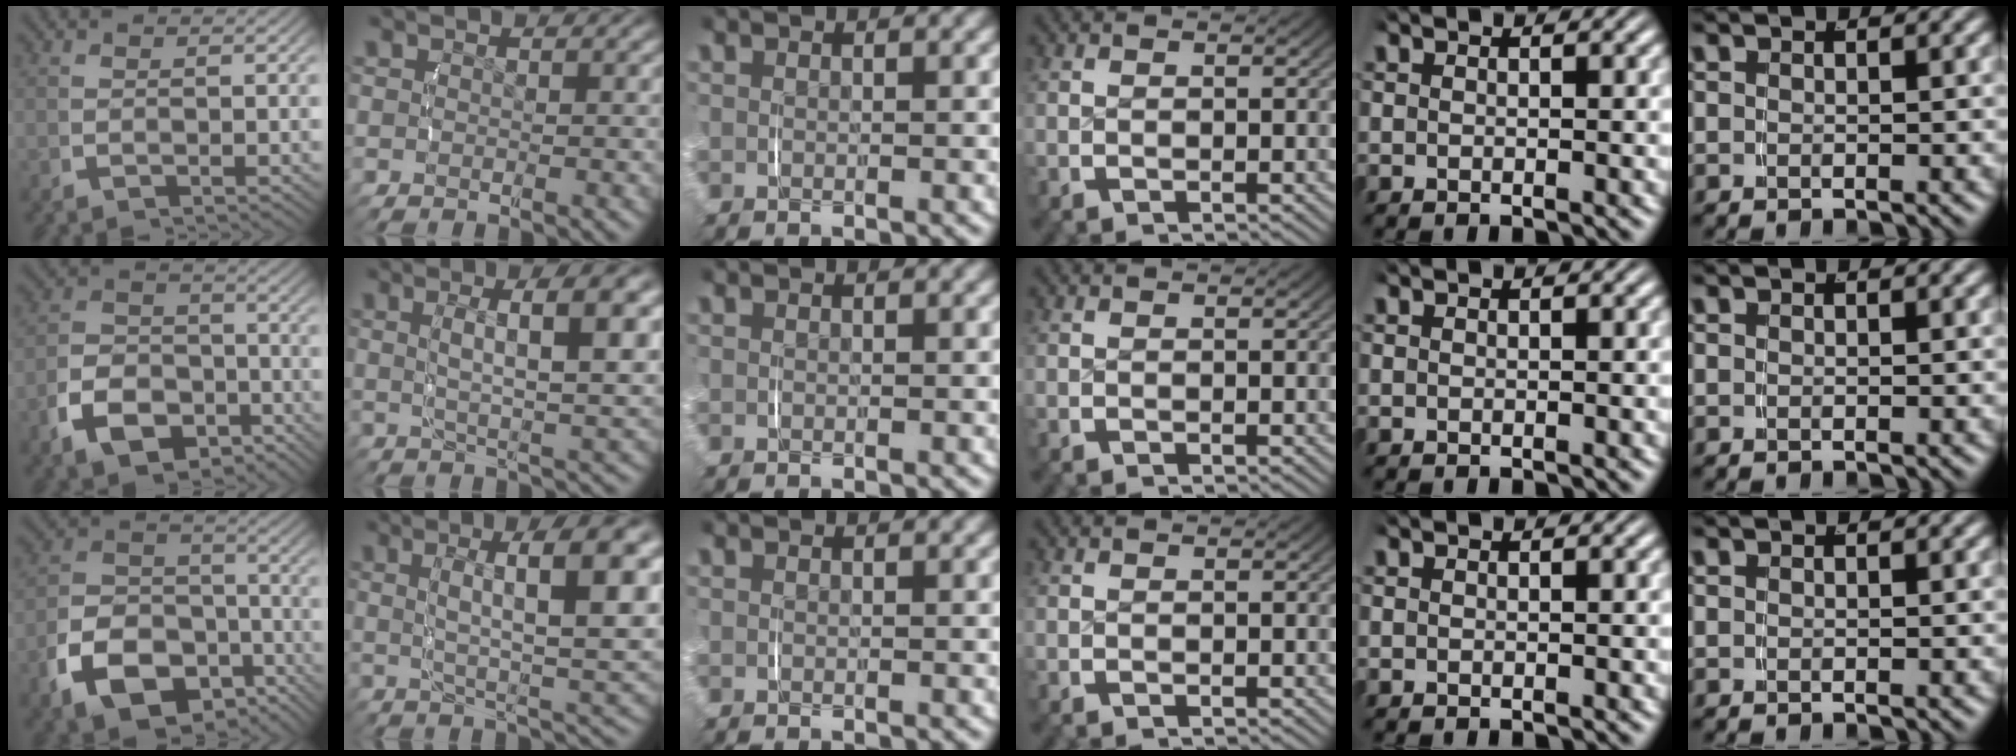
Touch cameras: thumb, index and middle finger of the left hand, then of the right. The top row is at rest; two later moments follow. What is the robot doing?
{"motion": "lift_and_place", "object": "pen bag"}